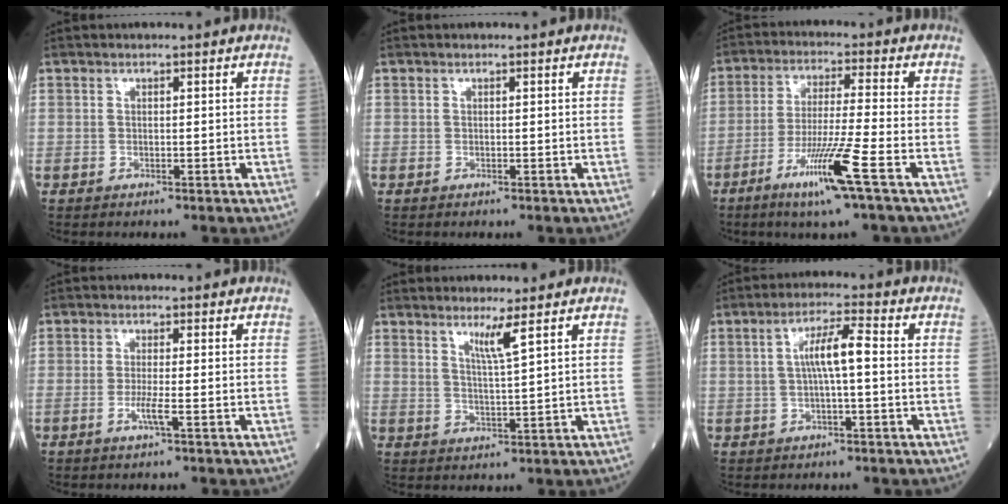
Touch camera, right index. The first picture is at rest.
{"total": 0.0}
{"total": 10.2, "force": [-5.1, -1.1, 8.7], "torque": [-0.165, -0.021, -0.098]}
{"total": 1.5, "force": [-0.4, -0.4, 1.4], "torque": [-0.030, -0.005, -0.010]}
{"total": 3.5, "force": [2.1, -0.9, 2.5], "torque": [-0.047, -0.014, 0.042]}
{"total": 5.5, "force": [0.3, 0.5, 5.5], "torque": [-0.101, 0.014, 0.004]}